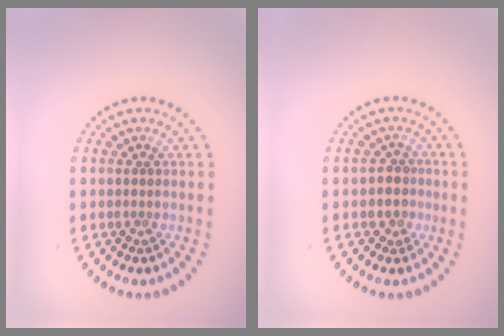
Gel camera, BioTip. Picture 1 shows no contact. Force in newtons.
{"total": 1.8, "press": 1.5, "slide": 1.1}